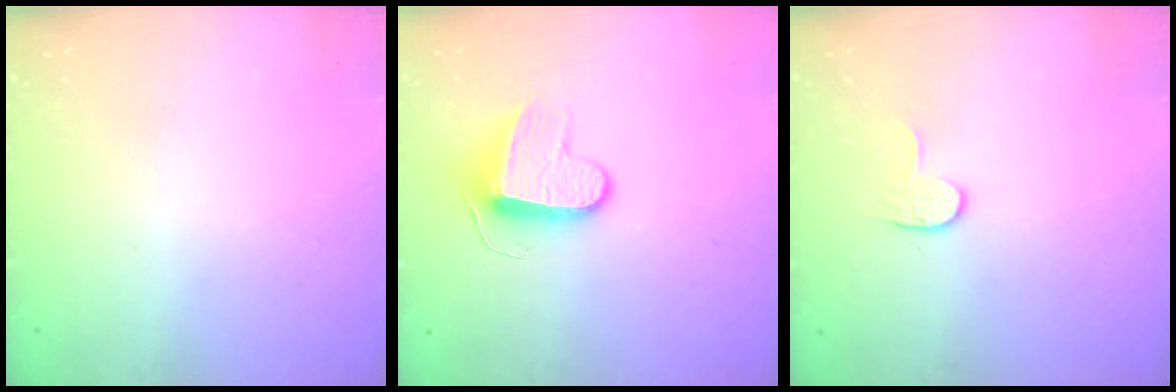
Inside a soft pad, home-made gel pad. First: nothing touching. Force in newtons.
{"total": 9.9, "press": 9.8, "slide": 0.6}
{"total": 3.8, "press": 3.8, "slide": 0.4}